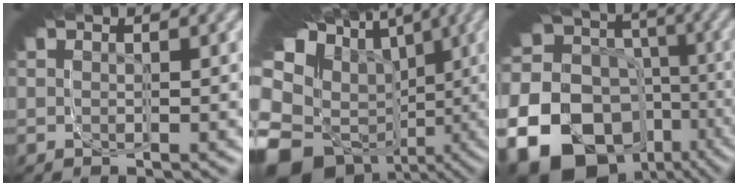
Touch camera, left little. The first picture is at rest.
{"total": 24.3, "force": [-3.7, 16.9, 17.1], "torque": [-0.256, -0.028, -0.068]}
{"total": 21.9, "force": [-5.5, 16.8, 12.9], "torque": [-0.219, -0.061, -0.086]}